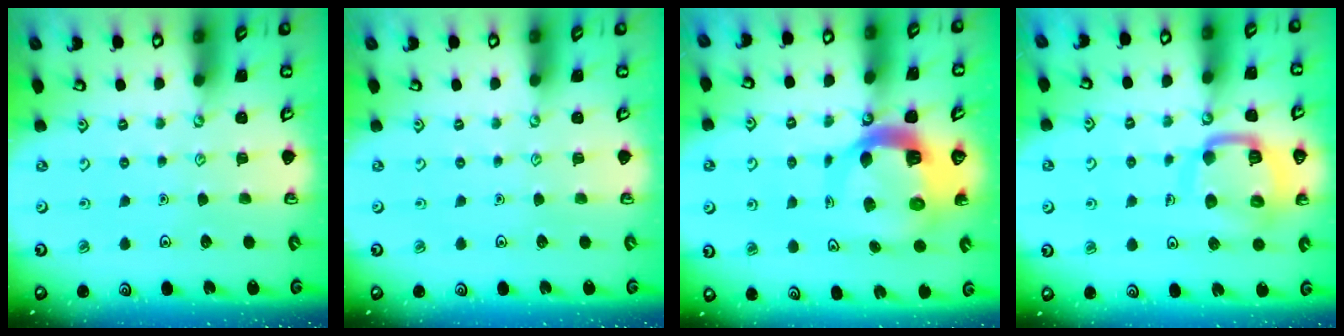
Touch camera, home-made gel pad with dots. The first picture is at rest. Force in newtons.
{"total": 0.0}
{"total": 10.2, "press": 10.1, "slide": 1.3}
{"total": 14.2, "press": 14.1, "slide": 1.5}